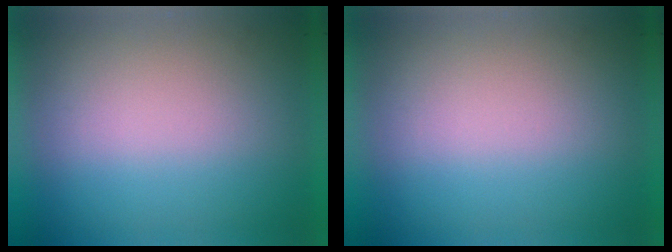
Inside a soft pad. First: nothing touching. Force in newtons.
{"total": 0.0}